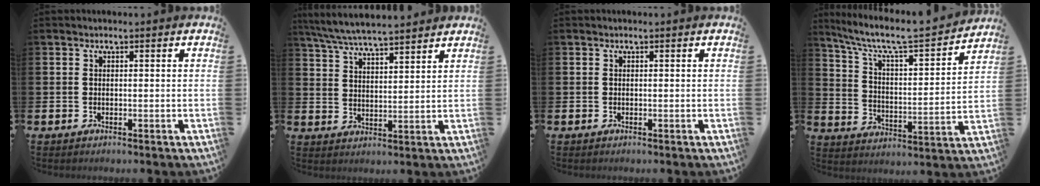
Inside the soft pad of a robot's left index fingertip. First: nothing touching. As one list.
[{"total": 6.3, "force": [6.1, 0.4, 1.6], "torque": [-0.059, -0.027, 0.110]}, {"total": 0.0}, {"total": 8.1, "force": [7.1, 1.3, 3.6], "torque": [-0.106, -0.050, 0.117]}]